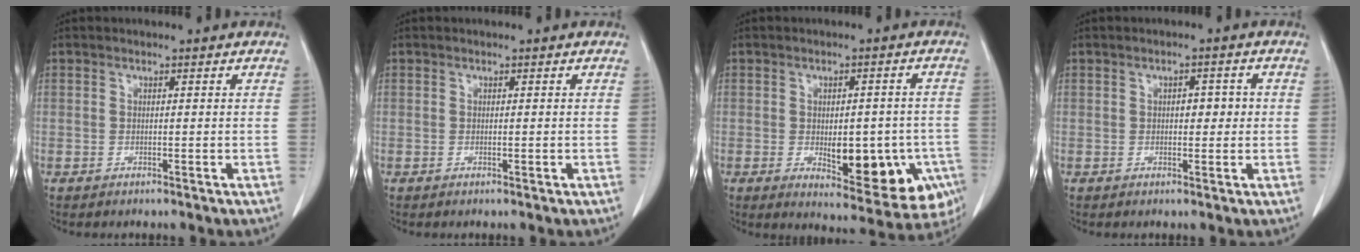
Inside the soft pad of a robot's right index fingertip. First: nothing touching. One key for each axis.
{"total": 0.9, "fx": -0.2, "fy": 0.4, "fz": 0.7, "tx": -0.021, "ty": -0.001, "tz": 0.000}
{"total": 15.1, "fx": -4.4, "fy": 6.7, "fz": 12.8, "tx": -0.131, "ty": 0.012, "tz": -0.038}
{"total": 3.5, "fx": 0.3, "fy": 1.7, "fz": 3.0, "tx": -0.048, "ty": 0.012, "tz": 0.009}